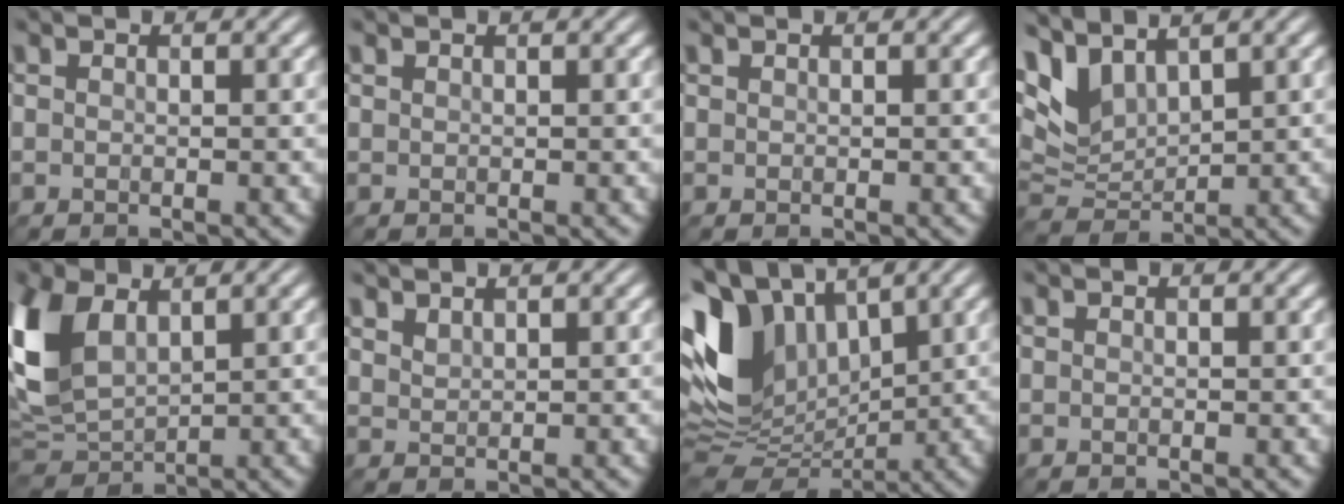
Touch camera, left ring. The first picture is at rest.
{"total": 0.0}
{"total": 0.0}
{"total": 4.7, "force": [3.2, 2.2, 2.7], "torque": [-0.070, -0.001, 0.066]}
{"total": 7.8, "force": [2.3, 4.9, 5.6], "torque": [-0.142, 0.006, 0.046]}
{"total": 1.2, "force": [1.1, 0.3, 0.3], "torque": [-0.011, 0.000, 0.027]}
{"total": 12.1, "force": [4.1, 7.7, 8.4], "torque": [-0.198, 0.017, 0.071]}
{"total": 0.0}